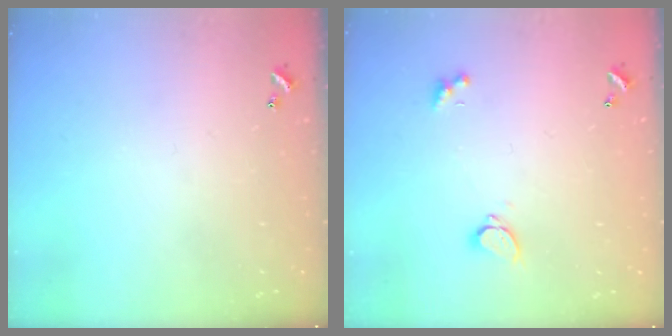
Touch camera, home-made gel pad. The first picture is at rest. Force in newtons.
{"total": 2.2, "press": 2.0, "slide": 0.9}